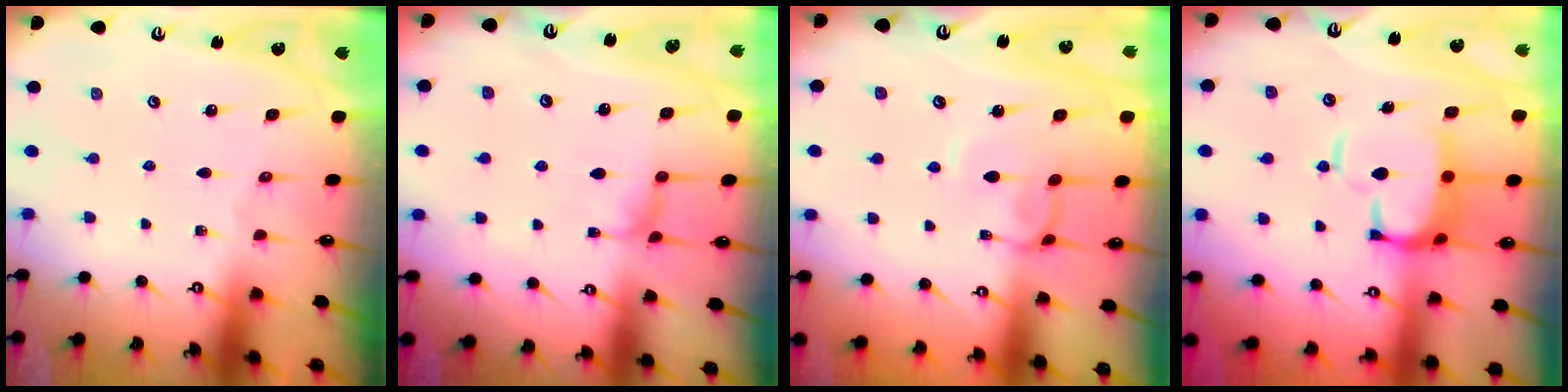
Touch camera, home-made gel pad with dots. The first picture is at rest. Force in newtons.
{"total": 1.7, "press": 1.5, "slide": 0.8}
{"total": 1.4, "press": 1.3, "slide": 0.4}
{"total": 8.2, "press": 8.1, "slide": 1.3}